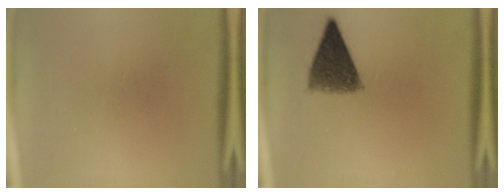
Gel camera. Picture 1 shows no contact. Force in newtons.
{"total": 8.4}